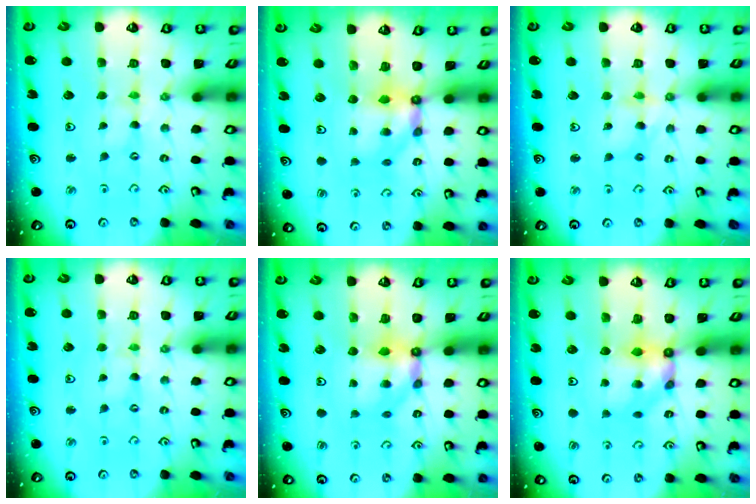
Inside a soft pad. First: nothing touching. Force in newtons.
{"total": 6.3, "press": 6.3, "slide": 0.3}
{"total": 6.2, "press": 6.1, "slide": 0.7}
{"total": 0.0}
{"total": 6.3, "press": 6.3, "slide": 0.3}
{"total": 7.0, "press": 7.0, "slide": 0.7}